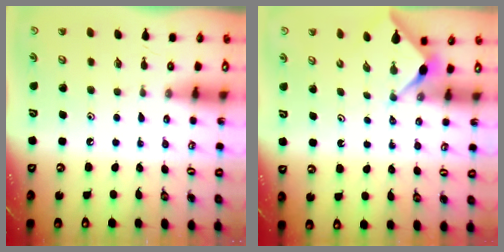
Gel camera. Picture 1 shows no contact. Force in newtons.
{"total": 2.8, "press": 2.8, "slide": 0.5}